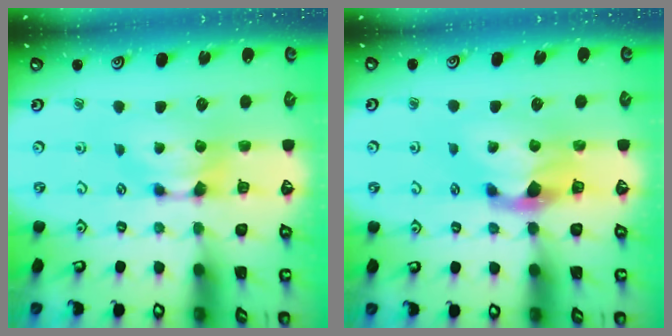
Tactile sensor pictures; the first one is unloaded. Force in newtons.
{"total": 2.3, "press": 1.9, "slide": 1.3}